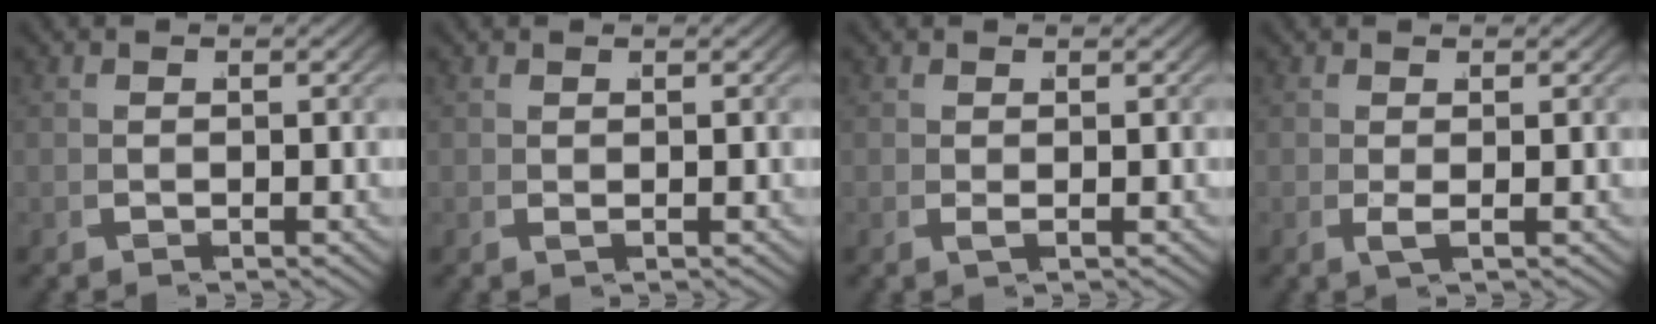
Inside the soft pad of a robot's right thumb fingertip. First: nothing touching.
{"total": 1.0, "force": [0.2, -0.9, -0.2], "torque": [0.012, 0.002, 0.006]}
{"total": 1.3, "force": [0.1, -1.3, -0.2], "torque": [0.014, 0.003, 0.004]}
{"total": 1.2, "force": [0.0, -1.1, 0.2], "torque": [0.001, 0.001, 0.002]}